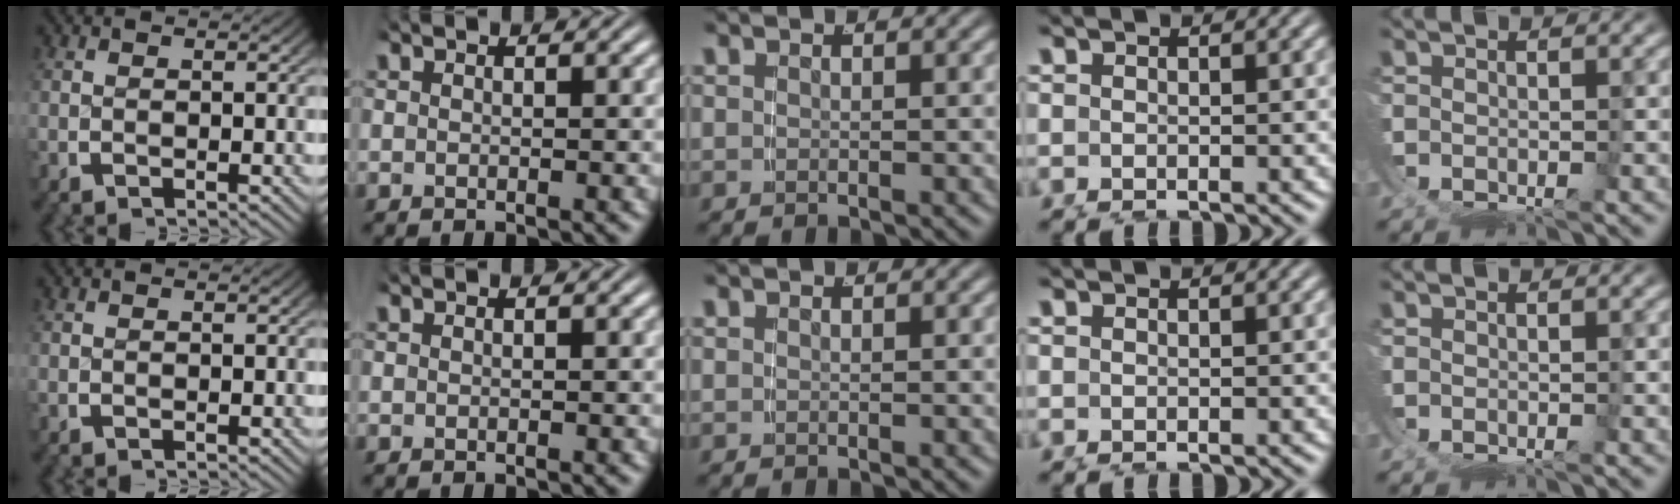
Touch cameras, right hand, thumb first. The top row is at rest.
{}